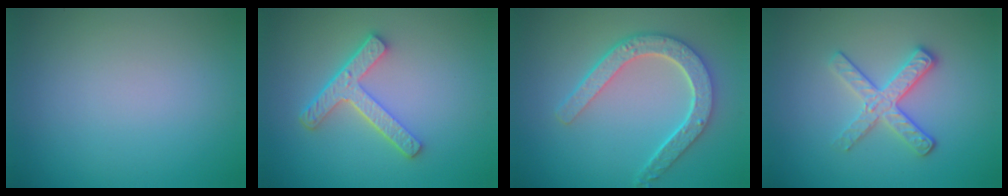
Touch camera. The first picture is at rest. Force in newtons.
{"total": 4.3, "press": 3.2, "slide": 2.8}
{"total": 5.1, "press": 4.0, "slide": 3.2}
{"total": 3.2, "press": 2.8, "slide": 1.5}